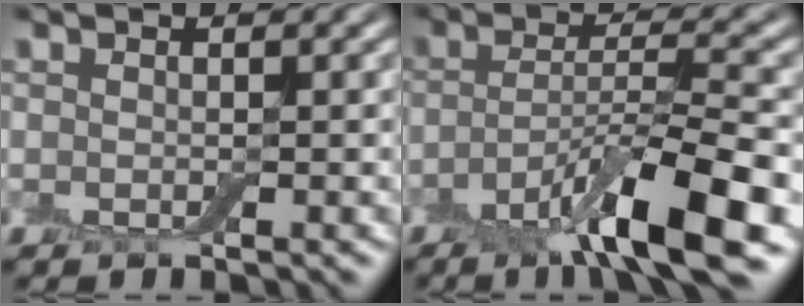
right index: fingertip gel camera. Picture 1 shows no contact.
{"total": 8.7, "force": [-4.5, 1.7, 7.3], "torque": [-0.113, 0.005, -0.084]}